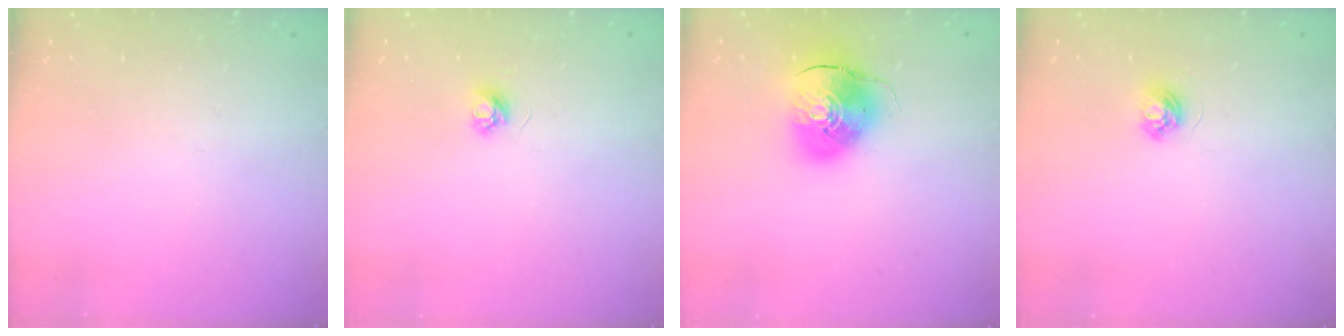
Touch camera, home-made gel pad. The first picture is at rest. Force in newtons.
{"total": 3.4, "press": 3.4, "slide": 0.4}
{"total": 10.1, "press": 10.0, "slide": 1.6}
{"total": 4.0, "press": 4.0, "slide": 0.4}